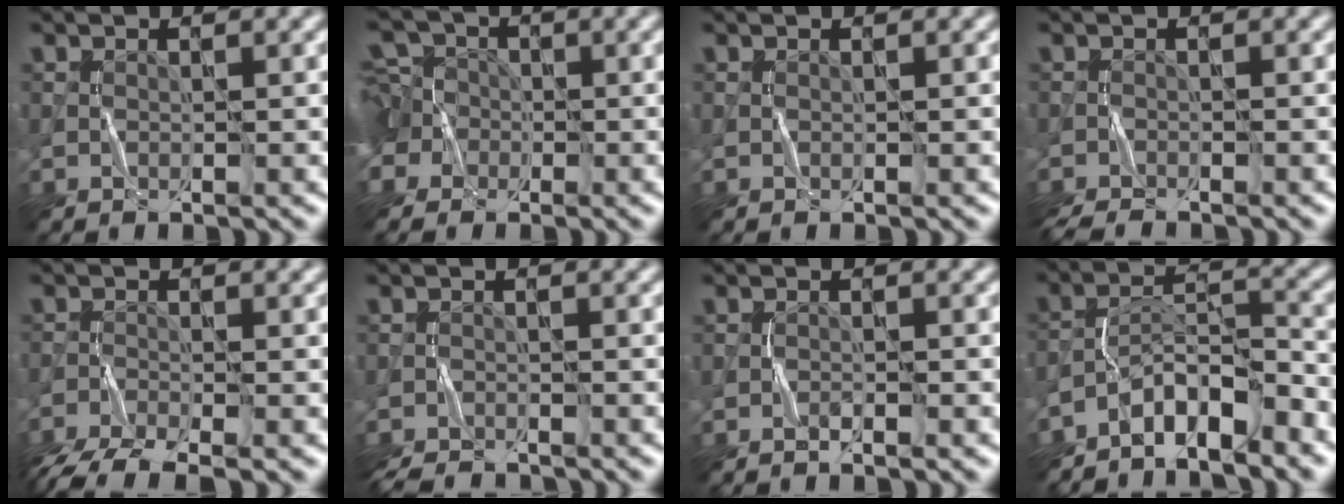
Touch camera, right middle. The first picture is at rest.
{"total": 9.7, "force": [-1.8, 8.5, 4.3], "torque": [-0.102, 0.015, -0.080]}
{"total": 0.0}
{"total": 2.8, "force": [-2.7, 0.3, 0.8], "torque": [-0.026, -0.008, -0.052]}
{"total": 5.1, "force": [-4.2, 1.2, 2.7], "torque": [-0.052, -0.020, -0.087]}
{"total": 3.6, "force": [-3.5, 0.6, 0.7], "torque": [-0.020, -0.012, -0.063]}
{"total": 1.0, "force": [-0.8, 0.0, 0.6], "torque": [-0.014, 0.004, -0.016]}
{"total": 5.7, "force": [-4.6, 1.5, 3.0], "torque": [-0.046, 0.006, -0.085]}